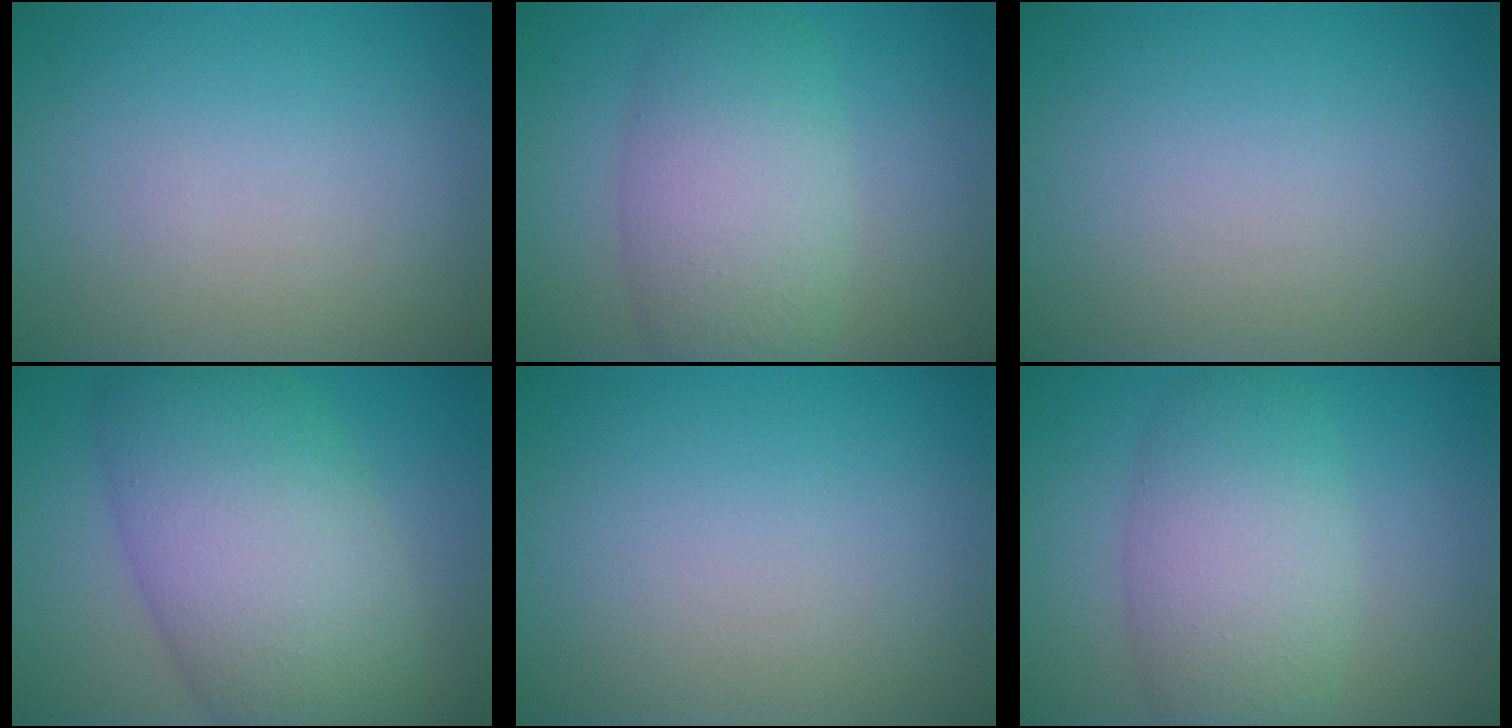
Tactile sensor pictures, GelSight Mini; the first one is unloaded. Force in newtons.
{"total": 6.7, "press": 6.7, "slide": 0.6}
{"total": 0.0}
{"total": 11.6, "press": 11.6, "slide": 0.4}
{"total": 0.0}
{"total": 6.7, "press": 6.7, "slide": 0.6}